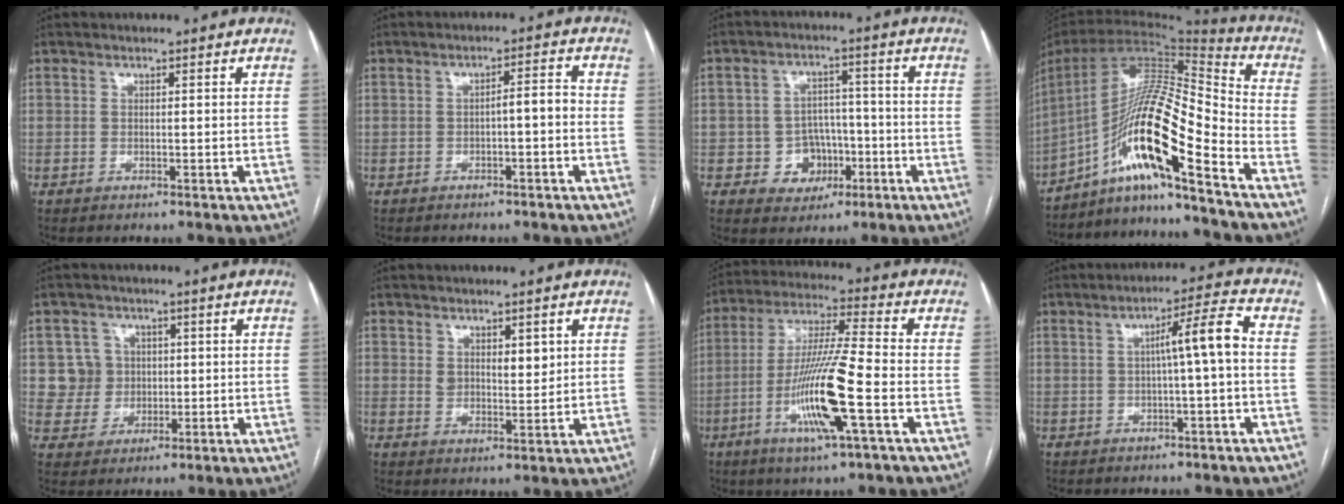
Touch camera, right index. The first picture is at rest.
{"total": 3.1, "force": [-0.9, 0.6, 2.9], "torque": [-0.040, 0.014, -0.013]}
{"total": 6.5, "force": [-2.1, 6.0, 1.6], "torque": [-0.014, 0.019, -0.023]}
{"total": 18.1, "force": [-10.6, 0.5, 14.7], "torque": [-0.287, 0.012, -0.193]}
{"total": 6.0, "force": [1.2, 5.8, 0.0], "torque": [0.009, 0.018, 0.028]}
{"total": 4.1, "force": [1.8, 2.3, 3.0], "torque": [-0.048, 0.000, 0.035]}
{"total": 14.2, "force": [-4.7, 0.1, 13.4], "torque": [-0.268, -0.011, -0.092]}
{"total": 6.2, "force": [-0.1, -0.5, 6.2], "torque": [-0.096, 0.017, 0.000]}